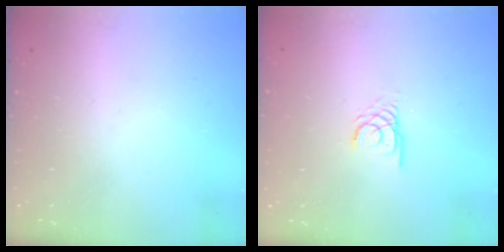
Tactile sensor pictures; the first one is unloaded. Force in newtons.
{"total": 2.4, "press": 2.4, "slide": 0.2}